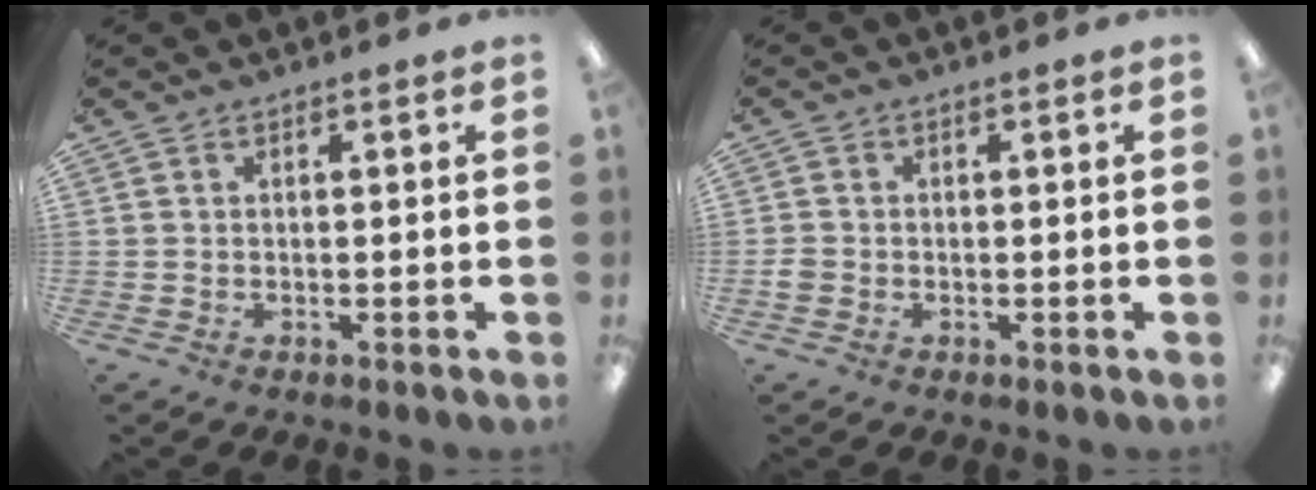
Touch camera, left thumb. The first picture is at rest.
{"total": 1.9, "force": [-0.5, 1.6, 0.8], "torque": [-0.013, 0.003, -0.008]}